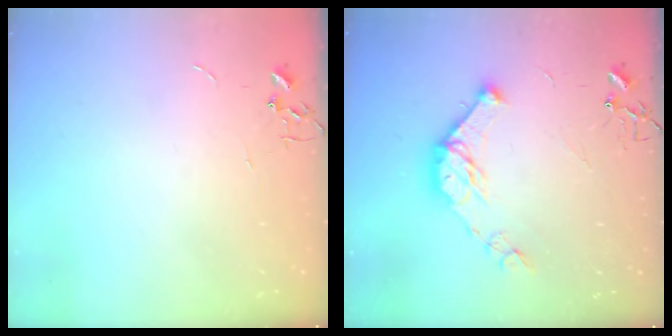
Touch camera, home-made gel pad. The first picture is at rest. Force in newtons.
{"total": 13.7, "press": 13.7, "slide": 0.7}